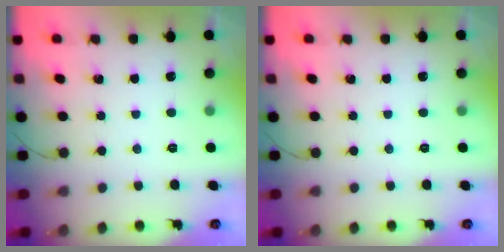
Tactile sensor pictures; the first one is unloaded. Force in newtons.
{"total": 0.0}